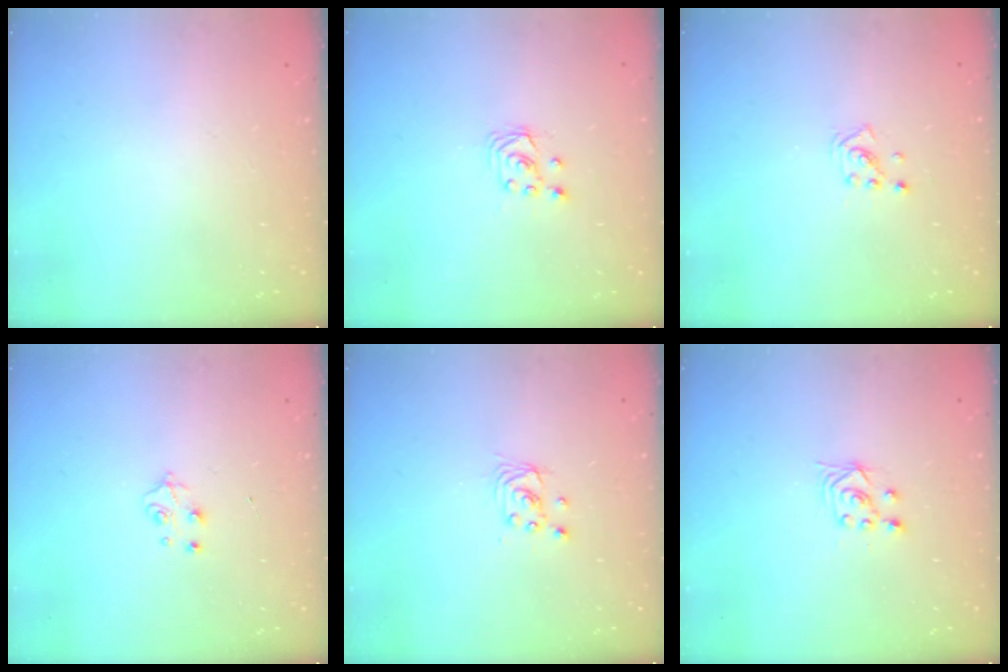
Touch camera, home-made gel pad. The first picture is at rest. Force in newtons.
{"total": 2.6, "press": 2.6, "slide": 0.3}
{"total": 1.9, "press": 1.9, "slide": 0.1}
{"total": 4.4, "press": 4.4, "slide": 0.7}
{"total": 2.5, "press": 2.5, "slide": 0.1}
{"total": 2.5, "press": 2.2, "slide": 1.2}